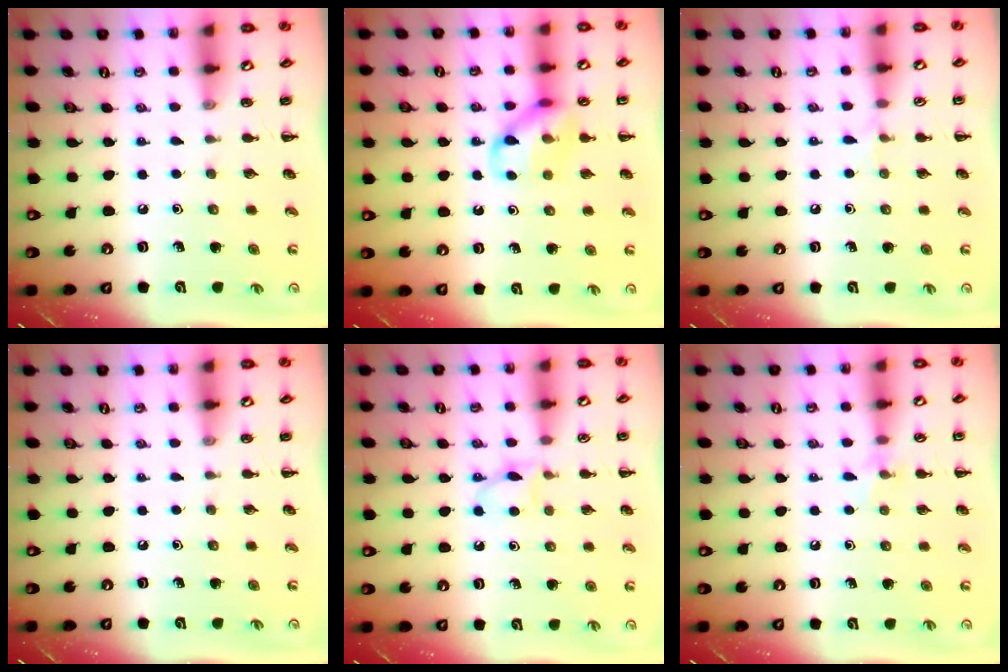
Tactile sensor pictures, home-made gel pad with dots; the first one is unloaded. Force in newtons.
{"total": 10.9, "press": 10.8, "slide": 1.5}
{"total": 3.9, "press": 3.6, "slide": 1.4}
{"total": 0.0}
{"total": 3.6, "press": 3.4, "slide": 1.3}
{"total": 5.6, "press": 5.5, "slide": 1.4}